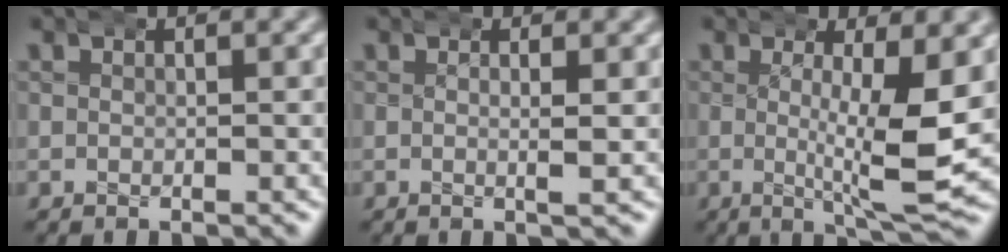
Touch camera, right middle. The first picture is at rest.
{"total": 1.0, "force": [0.5, -0.7, 0.5], "torque": [-0.014, -0.004, 0.007]}
{"total": 6.4, "force": [0.6, 0.4, 6.3], "torque": [-0.096, -0.010, 0.011]}